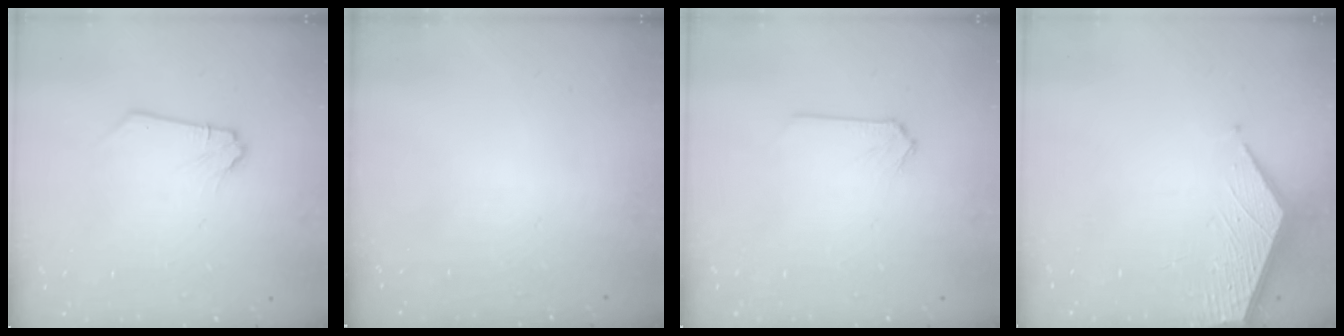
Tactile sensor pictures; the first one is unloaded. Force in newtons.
{"total": 0.0}
{"total": 0.0}
{"total": 3.3, "press": 3.3, "slide": 0.4}